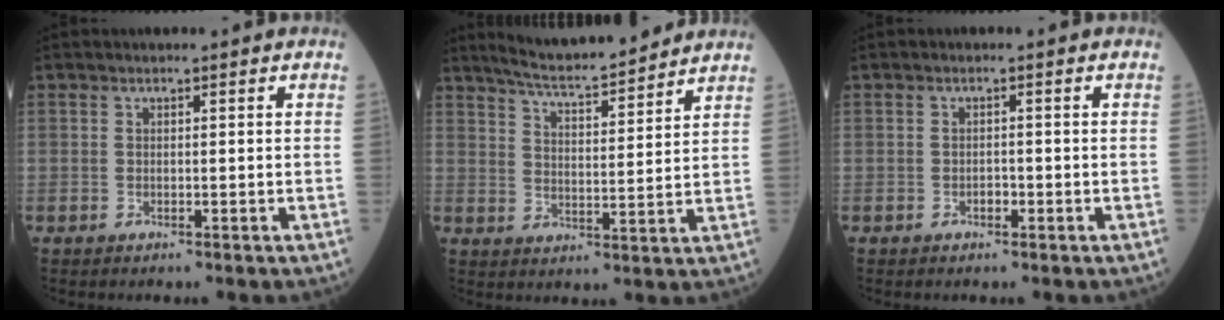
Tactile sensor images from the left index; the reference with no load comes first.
{"total": 12.3, "force": [11.3, 0.6, 4.9], "torque": [-0.086, 0.008, 0.174]}
{"total": 1.1, "force": [-0.7, 0.6, 0.5], "torque": [-0.007, 0.003, -0.011]}